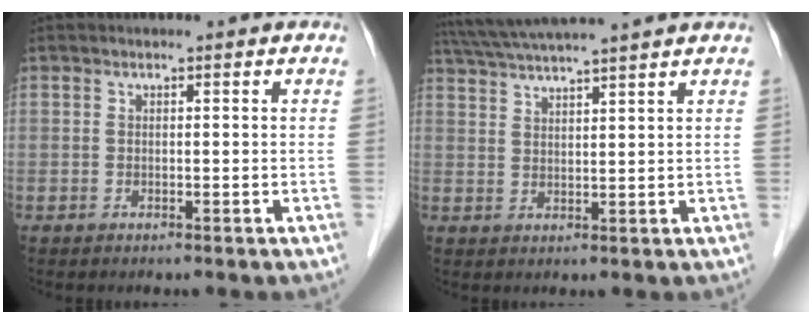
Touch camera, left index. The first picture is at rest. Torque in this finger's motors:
{"motor_torque": [0.06, -0.25, 0.32, 0.15]}